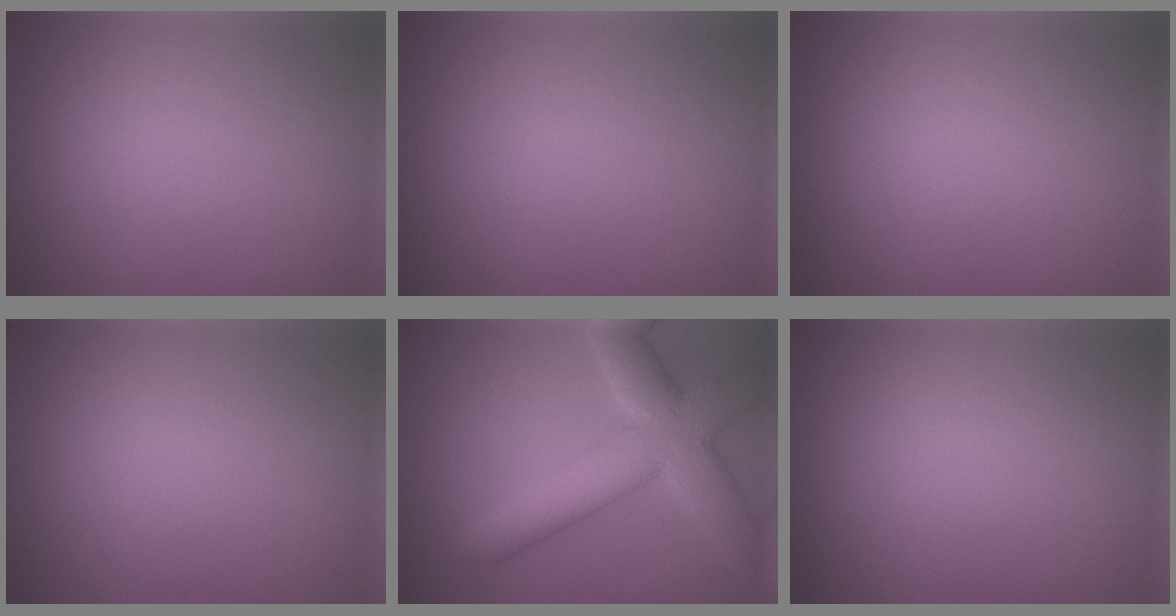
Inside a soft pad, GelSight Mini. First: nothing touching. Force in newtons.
{"total": 0.0}
{"total": 0.0}
{"total": 0.0}
{"total": 8.5, "press": 8.5, "slide": 0.7}
{"total": 0.0}